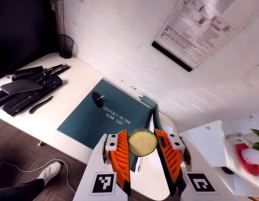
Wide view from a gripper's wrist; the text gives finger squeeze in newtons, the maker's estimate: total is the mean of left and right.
{"total": 8.7, "left": 8.8, "right": 8.7}